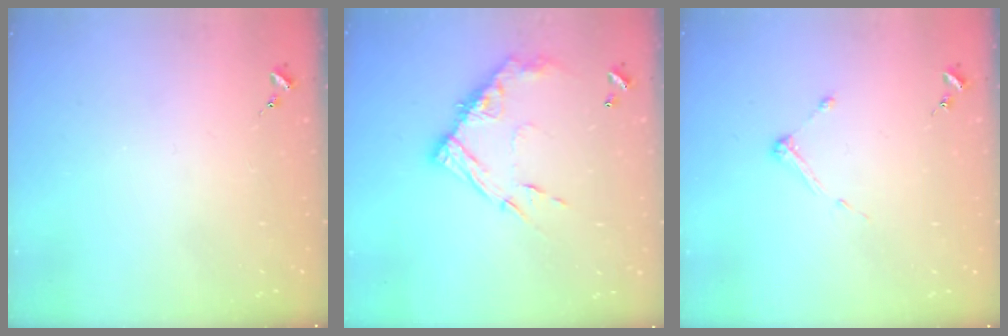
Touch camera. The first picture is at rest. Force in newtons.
{"total": 14.5, "press": 14.4, "slide": 1.3}
{"total": 3.4, "press": 3.4, "slide": 0.4}